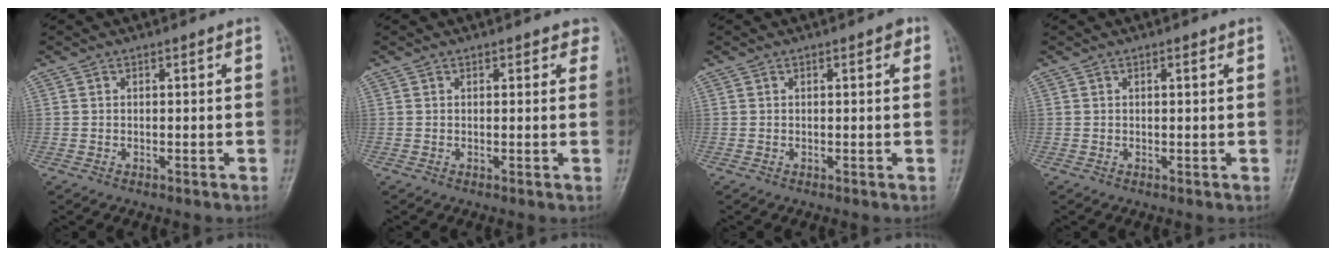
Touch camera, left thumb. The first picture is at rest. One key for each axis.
{"total": 2.0, "fx": 1.4, "fy": 1.2, "fz": 0.9, "tx": 0.014, "ty": -0.003, "tz": 0.008}
{"total": 1.4, "fx": 0.6, "fy": 0.6, "fz": 1.2, "tx": -0.011, "ty": 0.001, "tz": 0.005}
{"total": 0.8, "fx": 0.4, "fy": 0.2, "fz": 0.7, "tx": -0.012, "ty": 0.000, "tz": 0.005}